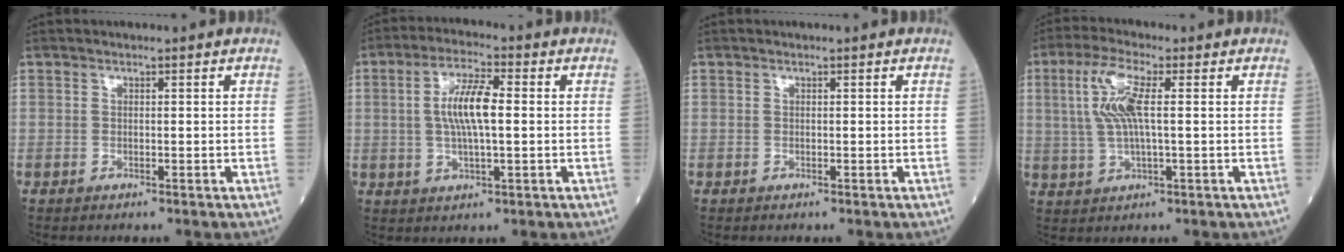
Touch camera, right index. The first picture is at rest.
{"total": 7.8, "force": [0.6, 1.6, 7.6], "torque": [-0.151, 0.010, 0.010]}
{"total": 0.0}
{"total": 7.5, "force": [1.4, 1.4, 7.3], "torque": [-0.165, 0.010, 0.029]}